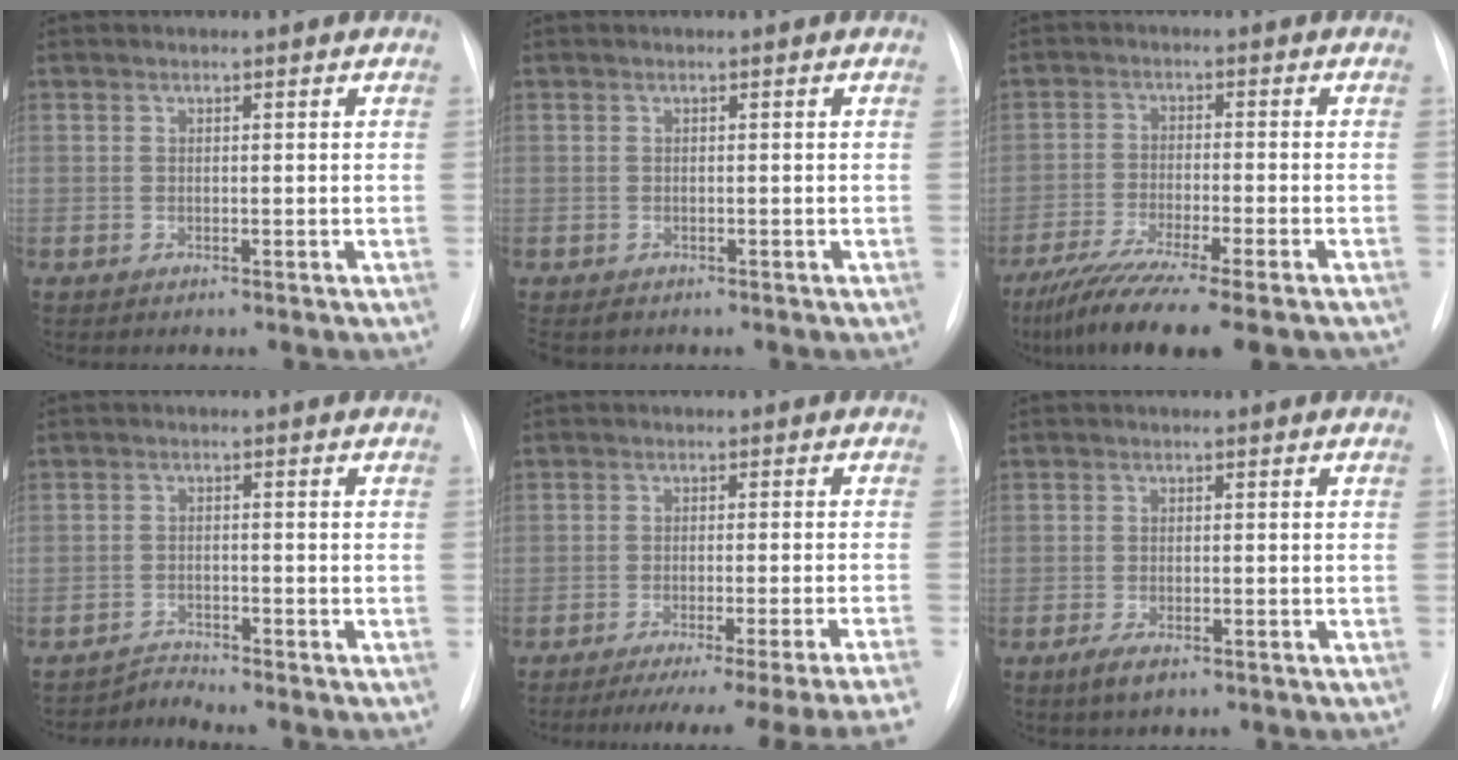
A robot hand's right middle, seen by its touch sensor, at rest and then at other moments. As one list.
[{"total": 1.3, "force": [-1.0, 0.7, 0.5], "torque": [-0.009, -0.001, -0.009]}, {"total": 15.2, "force": [-11.9, 0.9, 9.4], "torque": [-0.151, -0.042, -0.190]}, {"total": 2.5, "force": [-2.0, -0.8, -1.1], "torque": [0.026, -0.012, -0.035]}, {"total": 18.0, "force": [-15.8, -2.7, 8.1], "torque": [-0.058, -0.035, -0.204]}, {"total": 2.9, "force": [-1.7, 0.8, 2.2], "torque": [-0.049, -0.006, -0.027]}]